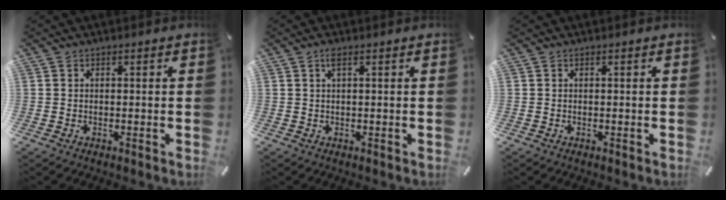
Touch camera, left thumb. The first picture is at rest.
{"total": 1.9, "force": [0.7, 0.3, 1.7], "torque": [-0.036, 0.003, 0.012]}
{"total": 0.0}